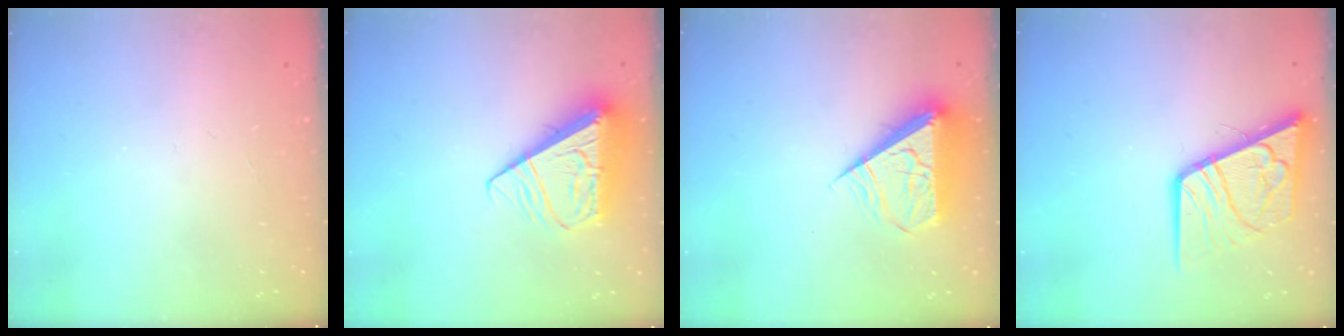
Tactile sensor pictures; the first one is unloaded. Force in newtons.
{"total": 11.3, "press": 11.2, "slide": 1.5}
{"total": 8.5, "press": 8.4, "slide": 1.3}
{"total": 15.8, "press": 15.6, "slide": 2.0}